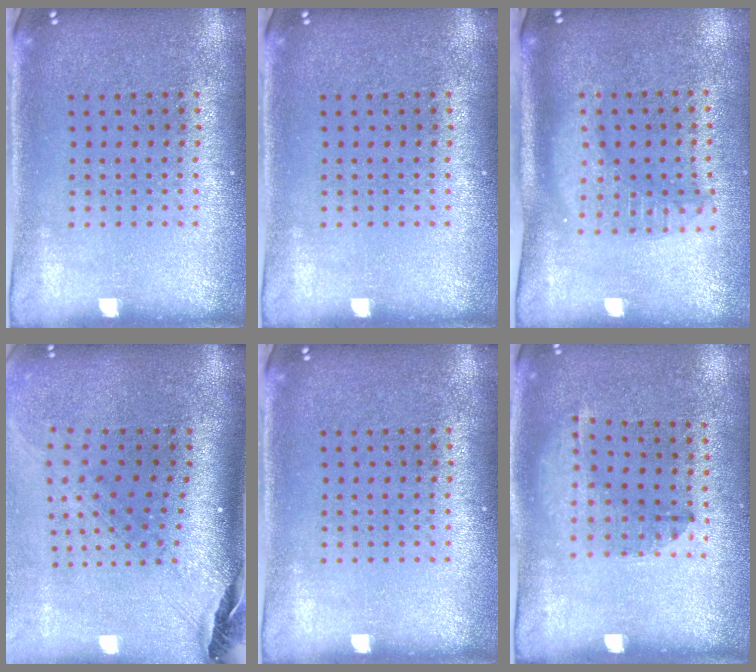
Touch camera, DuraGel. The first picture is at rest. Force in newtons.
{"total": 0.0}
{"total": 1.8, "press": 1.4, "slide": 1.0}
{"total": 2.3, "press": 1.8, "slide": 1.4}
{"total": 0.0}
{"total": 1.3, "press": 0.9, "slide": 0.9}